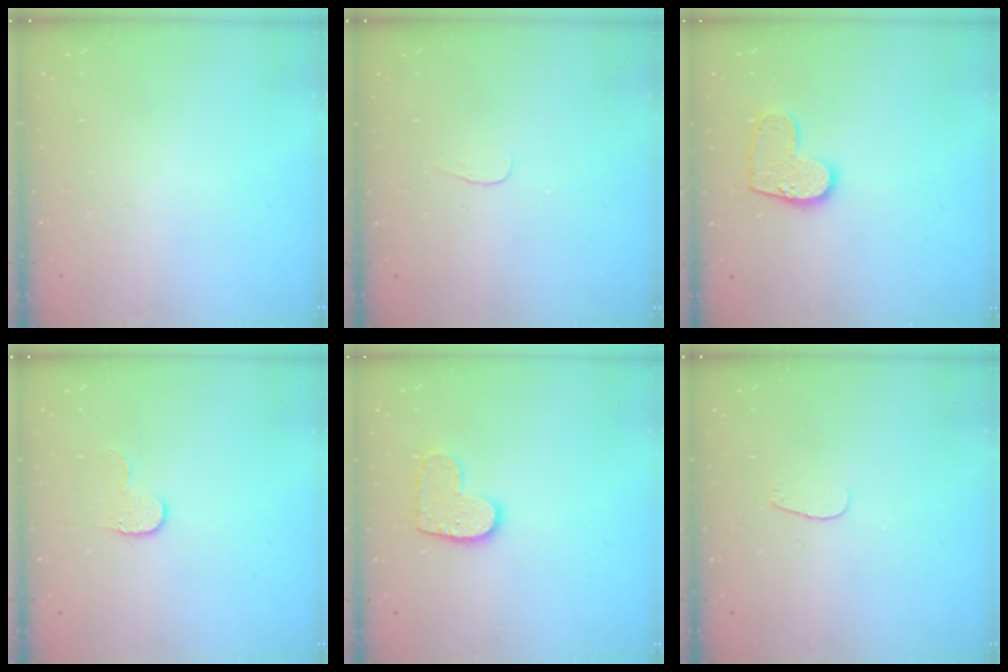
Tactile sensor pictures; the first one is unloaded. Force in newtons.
{"total": 2.8, "press": 2.7, "slide": 0.3}
{"total": 10.2, "press": 10.2, "slide": 0.2}
{"total": 5.8, "press": 5.8, "slide": 0.5}
{"total": 9.7, "press": 9.7, "slide": 0.3}
{"total": 2.8, "press": 2.8, "slide": 0.2}